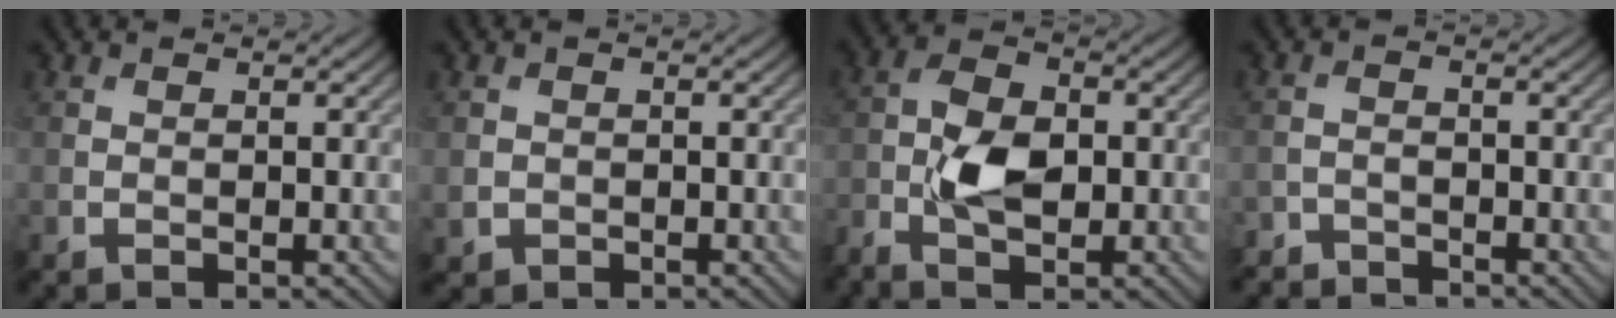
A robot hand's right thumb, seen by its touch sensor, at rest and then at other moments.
{"total": 1.5, "force": [-0.2, 1.4, 0.3], "torque": [-0.008, -0.009, -0.005]}
{"total": 6.3, "force": [-1.5, 3.4, 5.0], "torque": [-0.110, 0.003, -0.033]}
{"total": 2.6, "force": [-2.5, 0.7, 0.0], "torque": [0.004, -0.002, -0.055]}